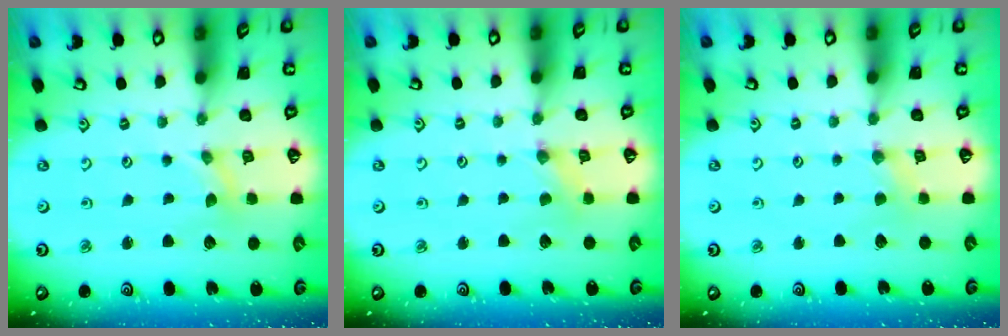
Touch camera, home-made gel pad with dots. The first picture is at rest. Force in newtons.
{"total": 0.0}
{"total": 1.4, "press": 1.4, "slide": 0.3}